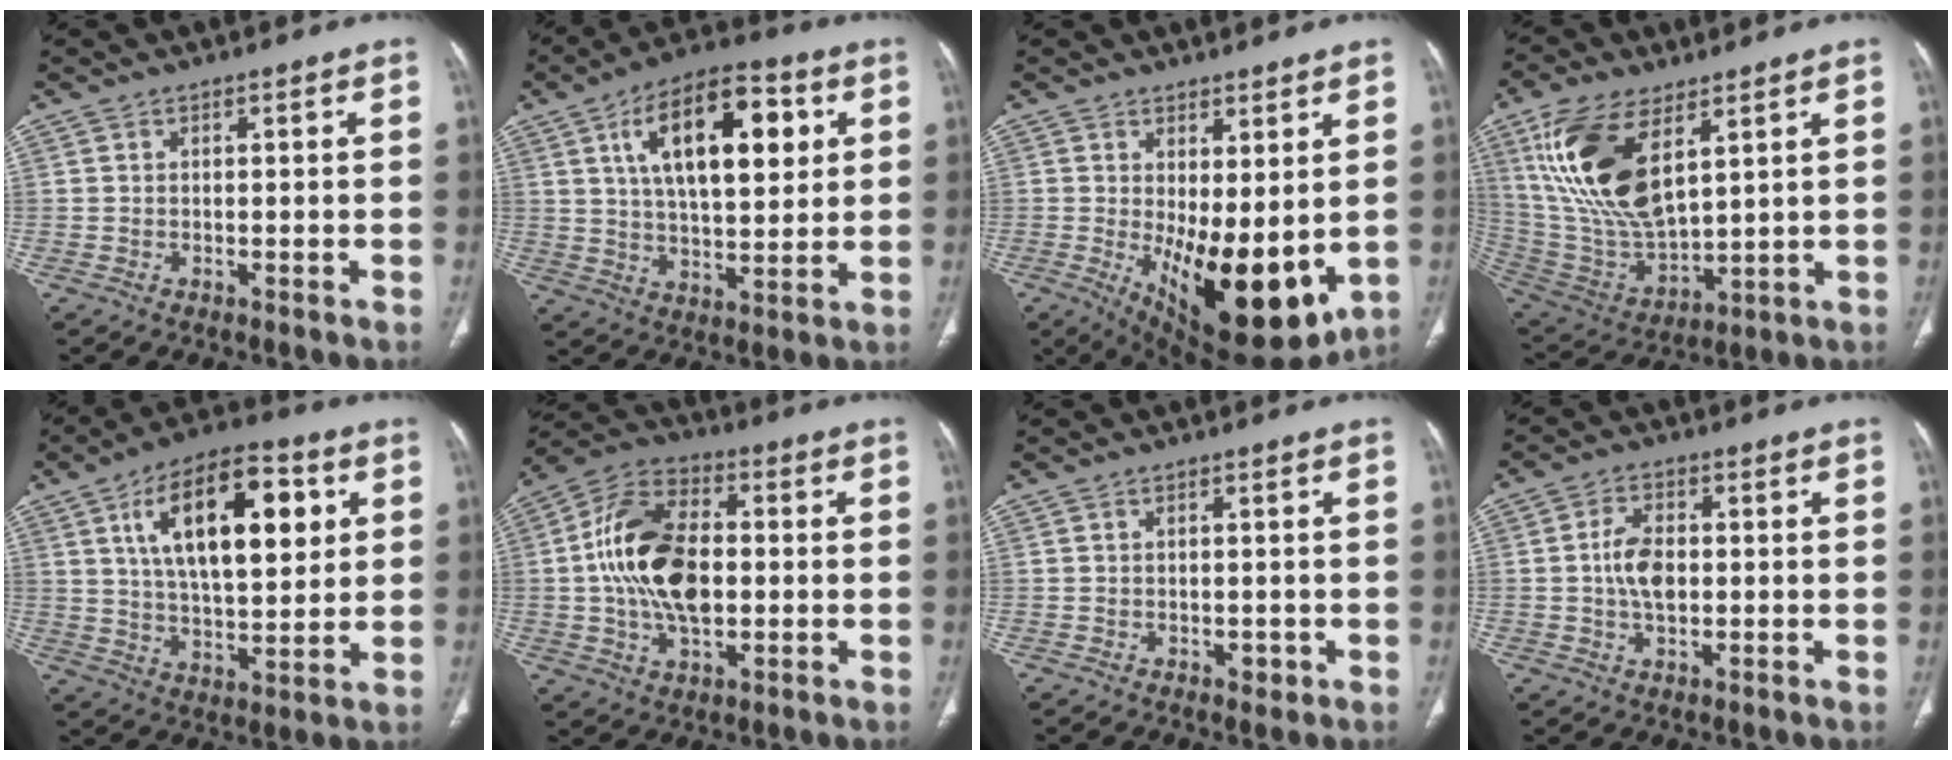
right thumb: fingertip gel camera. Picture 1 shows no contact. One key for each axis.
{"total": 19.0, "fx": 6.2, "fy": 8.8, "fz": 15.6, "tx": -0.222, "ty": -0.005, "tz": 0.099}
{"total": 16.5, "fx": -1.3, "fy": 6.9, "fz": 14.9, "tx": -0.217, "ty": -0.039, "tz": 0.005}
{"total": 19.2, "fx": 8.0, "fy": 8.9, "fz": 14.9, "tx": -0.290, "ty": -0.030, "tz": 0.168}
{"total": 20.5, "fx": 6.6, "fy": 9.4, "fz": 17.0, "tx": -0.246, "ty": -0.009, "tz": 0.107}
{"total": 17.4, "fx": -0.1, "fy": 10.4, "fz": 14.0, "tx": -0.250, "ty": 0.022, "tz": -0.005}
{"total": 1.6, "fx": -0.5, "fy": 1.1, "fz": 1.0, "tx": -0.007, "ty": 0.001, "tz": -0.004}
{"total": 6.2, "fx": -0.1, "fy": 3.8, "fz": 4.9, "tx": -0.089, "ty": 0.008, "tz": -0.004}